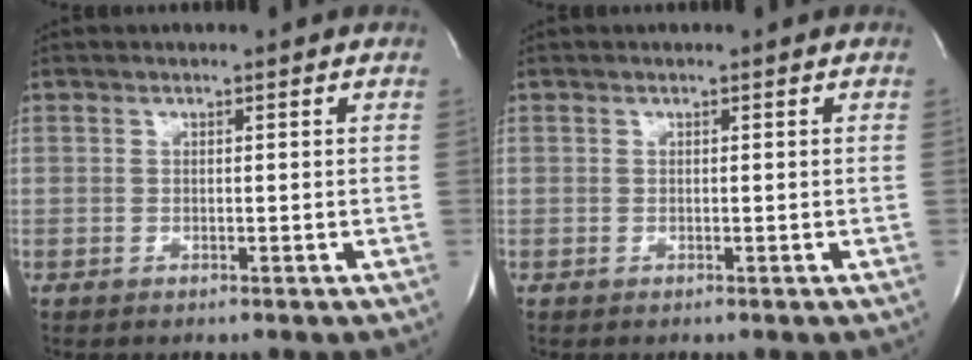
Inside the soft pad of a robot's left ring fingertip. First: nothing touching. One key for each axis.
{"total": 0.0}